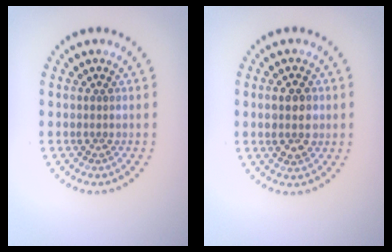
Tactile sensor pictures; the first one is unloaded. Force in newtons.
{"total": 2.9, "press": 2.9, "slide": 0.1}